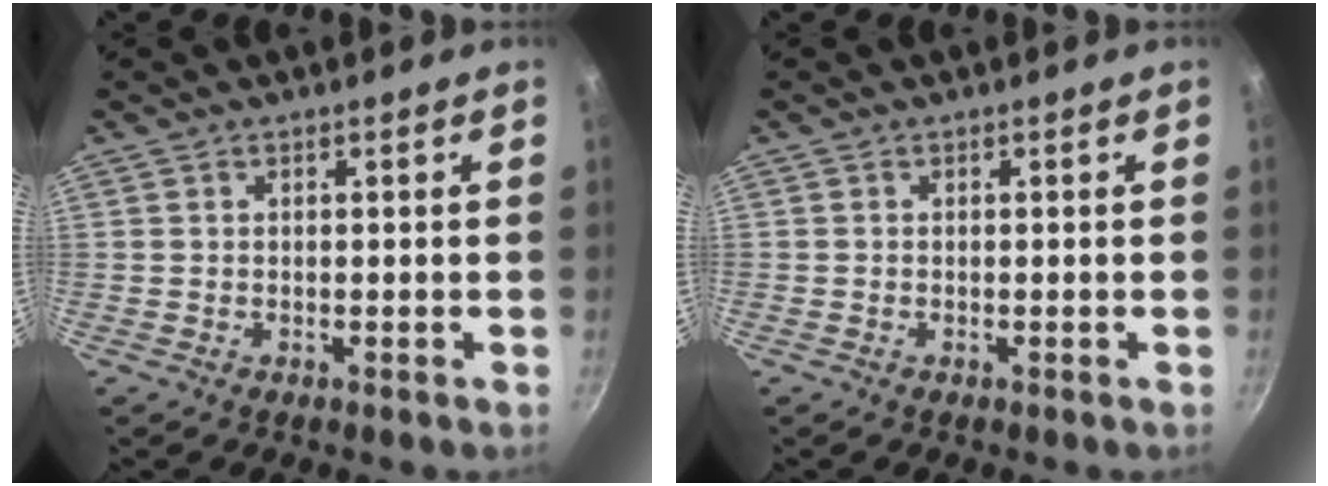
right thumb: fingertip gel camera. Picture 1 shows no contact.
{"total": 0.0}